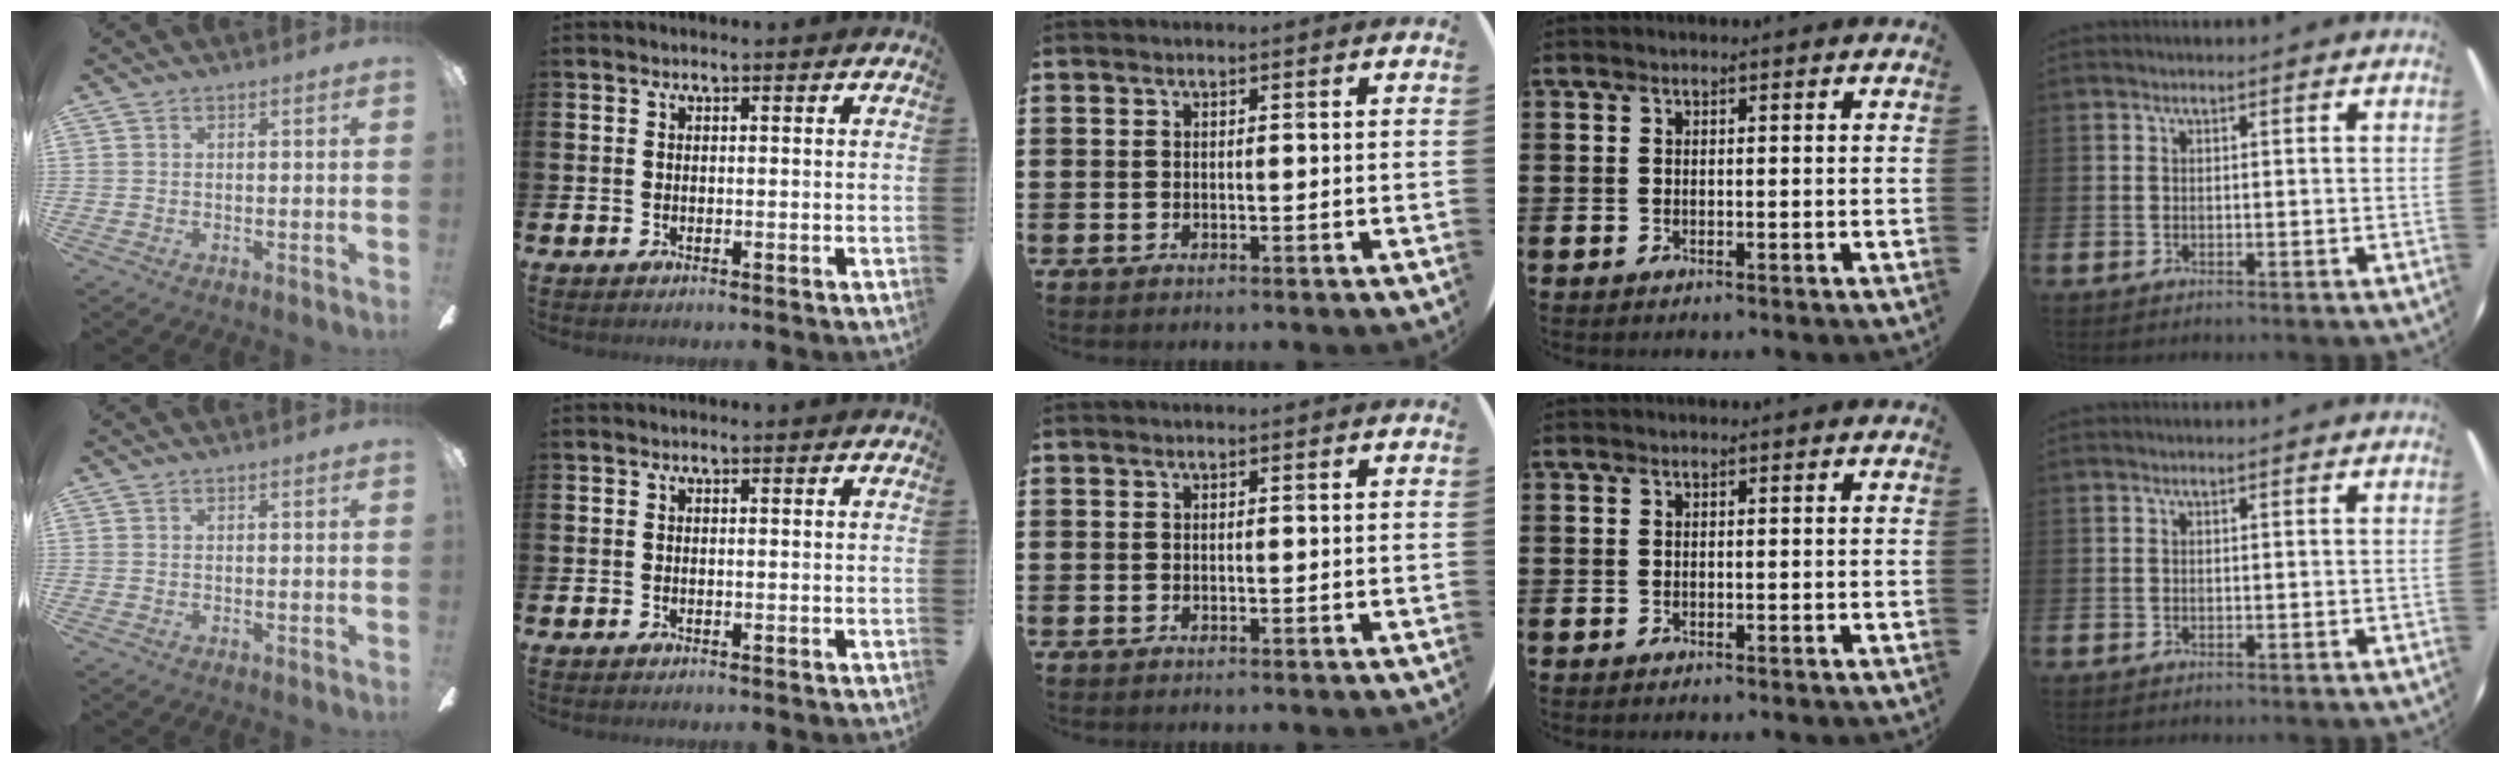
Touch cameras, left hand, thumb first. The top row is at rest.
{}